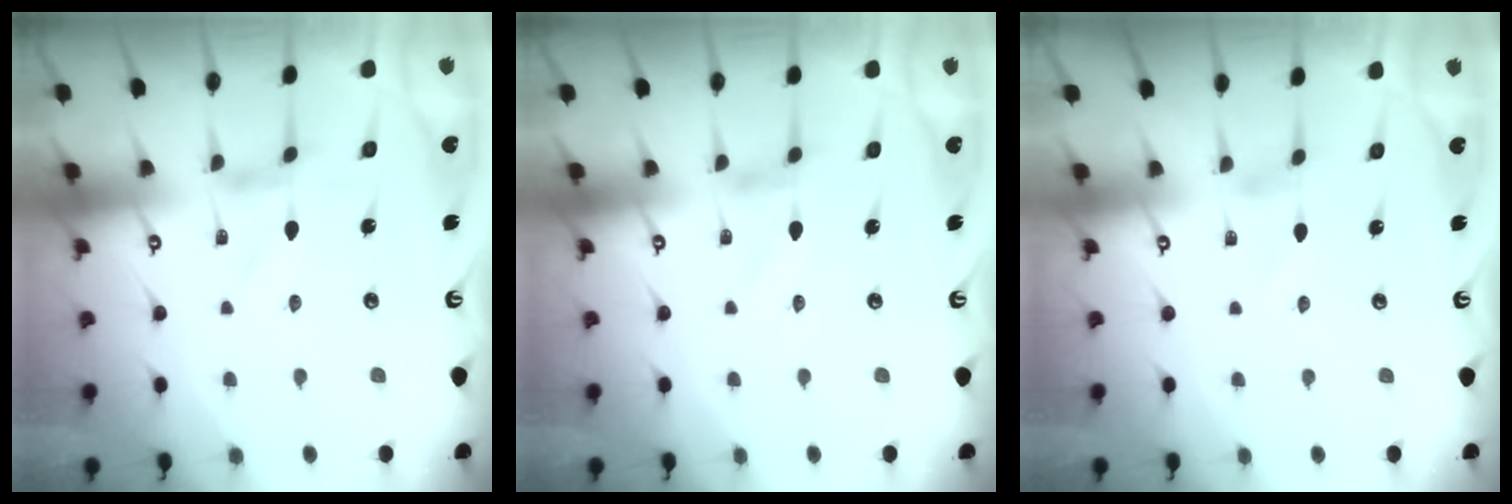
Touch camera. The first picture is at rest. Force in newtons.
{"total": 0.0}
{"total": 1.3, "press": 1.3, "slide": 0.1}